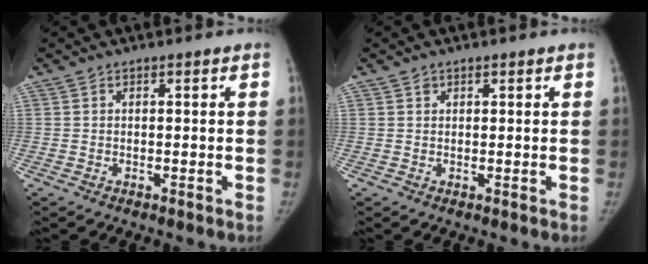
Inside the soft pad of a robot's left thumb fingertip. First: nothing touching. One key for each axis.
{"total": 0.8, "fx": 0.4, "fy": 0.6, "fz": 0.1, "tx": 0.008, "ty": -0.002, "tz": 0.005}